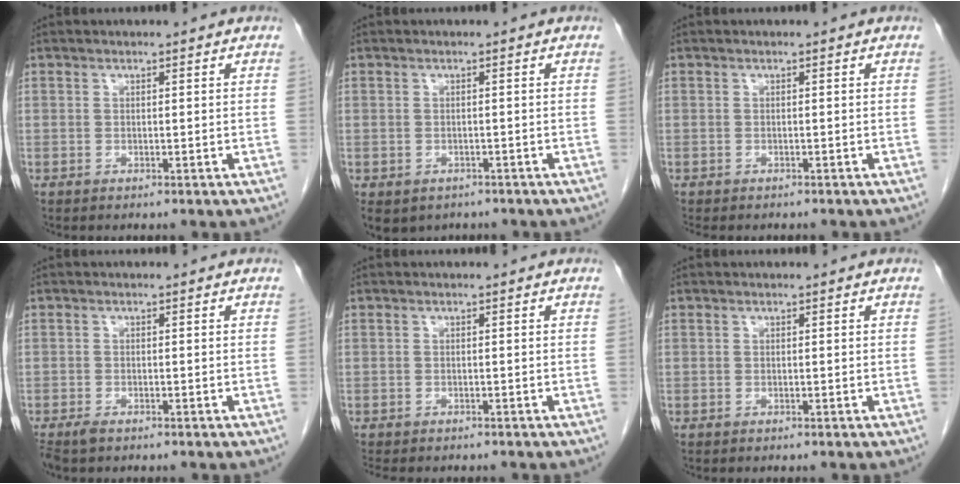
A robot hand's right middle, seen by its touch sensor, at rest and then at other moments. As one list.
[{"total": 5.4, "force": [-3.7, 3.7, 1.2], "torque": [-0.019, 0.003, -0.047]}, {"total": 3.3, "force": [-2.9, 1.1, 1.2], "torque": [-0.016, -0.006, -0.036]}, {"total": 2.6, "force": [-2.0, 1.0, 1.4], "torque": [-0.031, -0.007, -0.032]}, {"total": 5.1, "force": [-4.4, 1.6, 1.9], "torque": [-0.028, -0.007, -0.060]}, {"total": 0.0}]